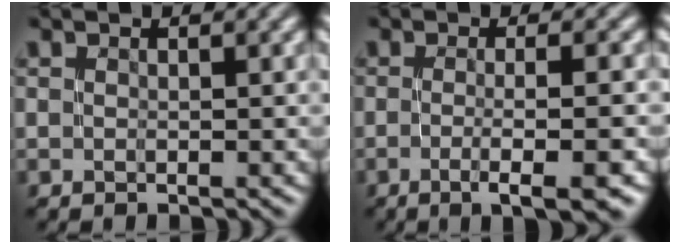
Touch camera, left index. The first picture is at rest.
{"total": 5.0, "force": [-1.6, 1.1, 4.6], "torque": [-0.057, -0.002, -0.023]}